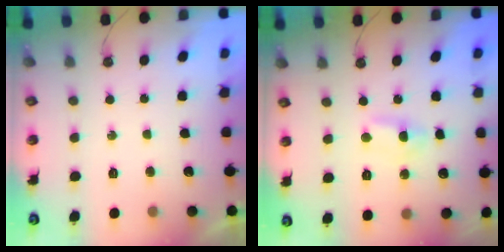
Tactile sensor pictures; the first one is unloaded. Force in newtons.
{"total": 1.3, "press": 1.1, "slide": 0.7}